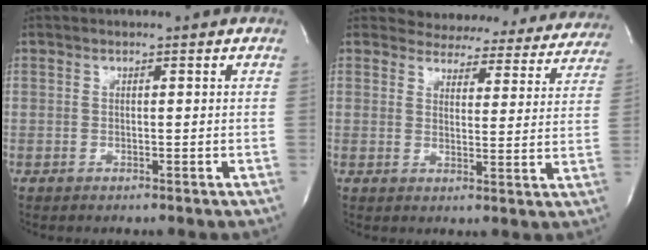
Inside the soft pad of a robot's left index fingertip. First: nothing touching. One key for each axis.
{"total": 19.4, "fx": 18.1, "fy": 6.0, "fz": 3.3, "tx": -0.026, "ty": -0.045, "tz": 0.191}